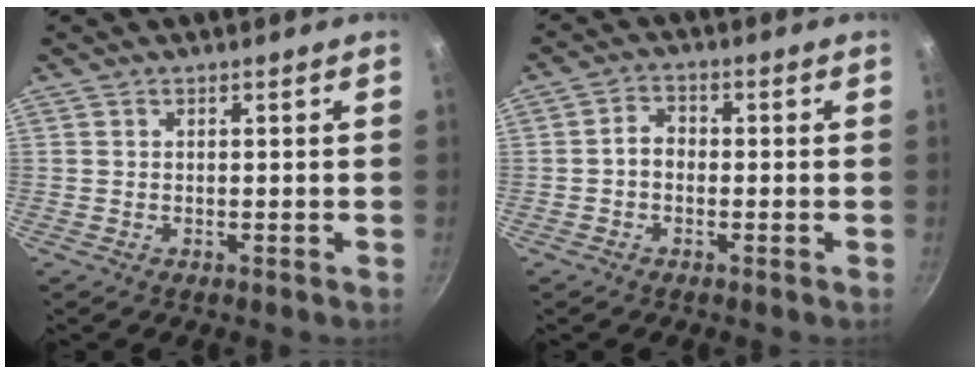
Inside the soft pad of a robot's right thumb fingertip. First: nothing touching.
{"total": 3.1, "force": [-0.7, 2.4, 2.0], "torque": [-0.024, 0.016, -0.018]}